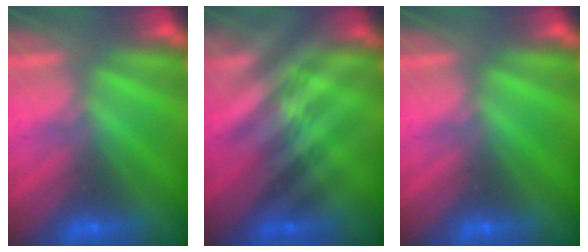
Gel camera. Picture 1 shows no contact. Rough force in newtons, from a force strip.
{"total": 2.4}
{"total": 0.0}